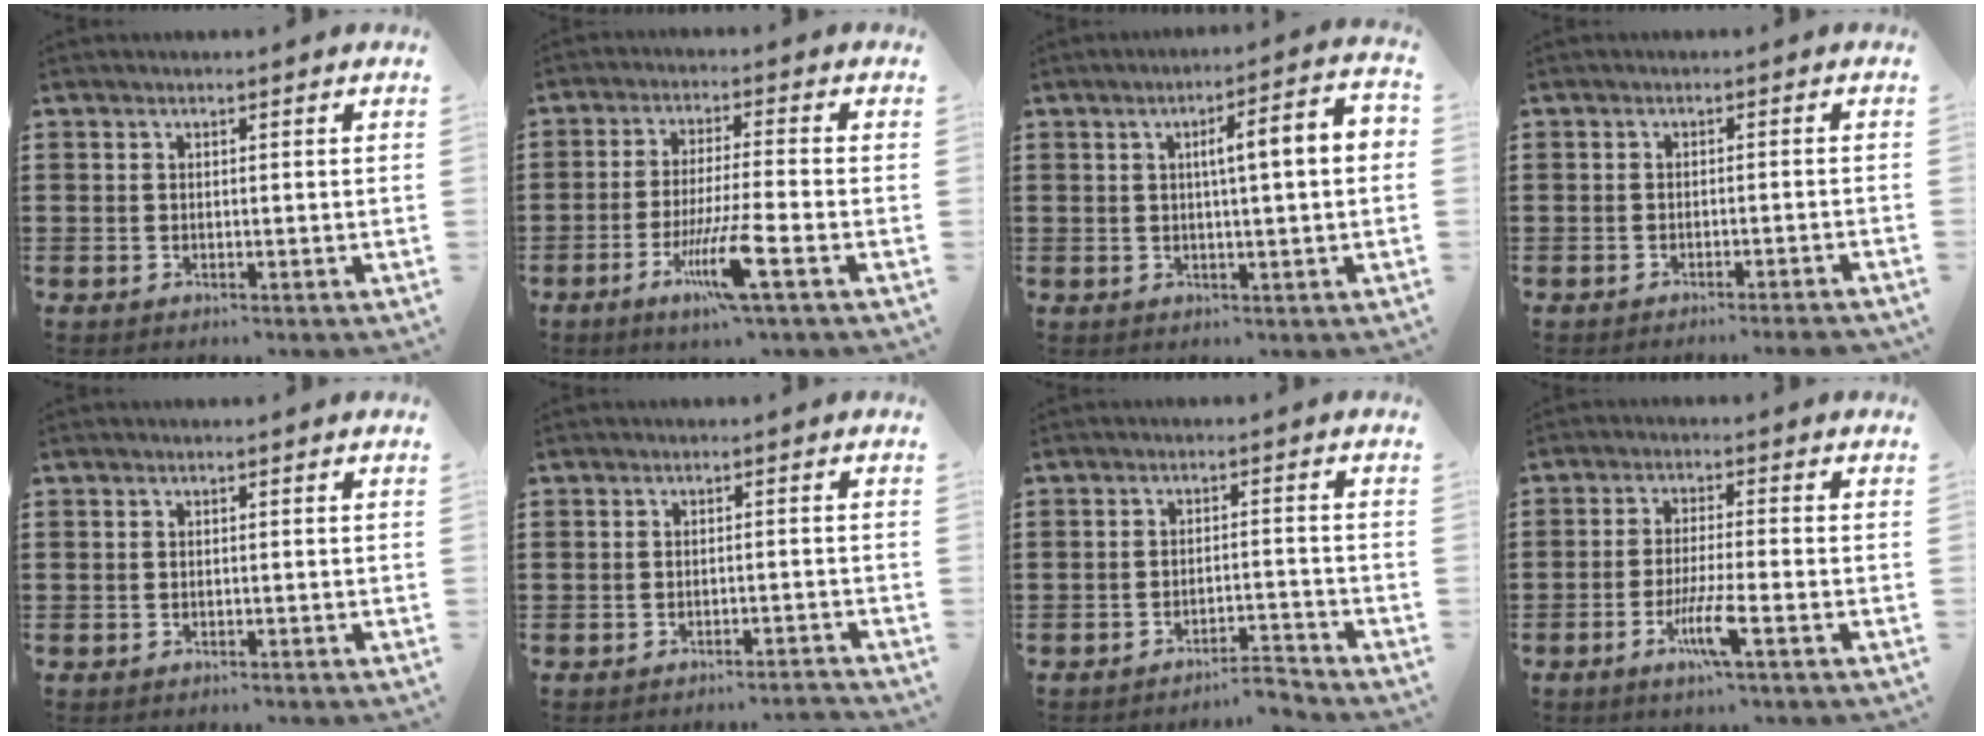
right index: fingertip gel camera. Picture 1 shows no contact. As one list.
[{"total": 8.9, "force": [-4.1, 0.3, 7.9], "torque": [-0.160, -0.018, -0.079]}, {"total": 6.1, "force": [0.6, 0.5, 6.0], "torque": [-0.096, -0.006, -0.001]}, {"total": 1.6, "force": [-1.4, -0.3, 0.7], "torque": [-0.011, 0.000, -0.026]}, {"total": 0.0}, {"total": 1.5, "force": [-1.5, -0.2, 0.4], "torque": [-0.009, 0.001, -0.029]}, {"total": 3.4, "force": [-3.3, 0.0, 0.8], "torque": [-0.017, -0.002, -0.069]}, {"total": 6.2, "force": [-3.1, 0.4, 5.4], "torque": [-0.107, -0.015, -0.057]}]